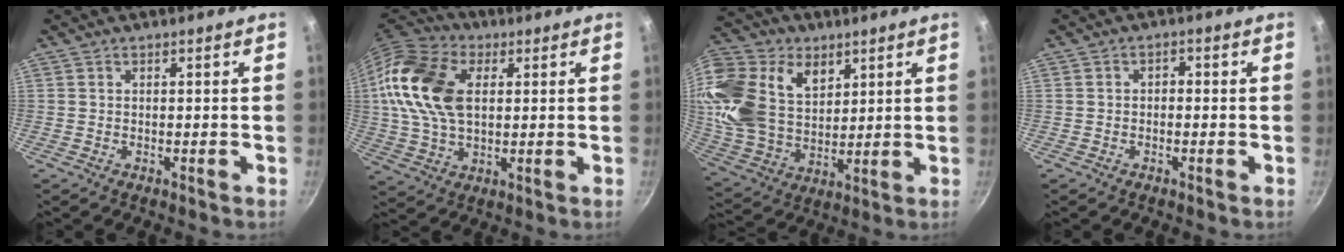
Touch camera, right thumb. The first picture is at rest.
{"total": 17.9, "force": [3.4, 11.6, 13.2], "torque": [-0.242, 0.009, 0.053]}
{"total": 24.3, "force": [9.3, 16.9, 14.8], "torque": [-0.309, -0.002, 0.177]}
{"total": 1.4, "force": [-0.5, 1.0, 0.9], "torque": [-0.015, 0.011, -0.009]}